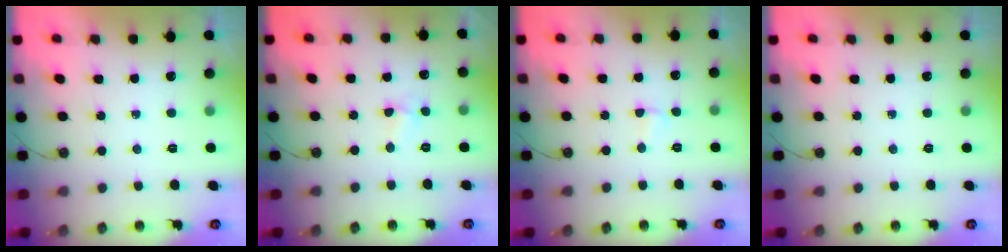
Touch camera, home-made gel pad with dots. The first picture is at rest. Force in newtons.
{"total": 2.6, "press": 2.5, "slide": 0.3}
{"total": 2.1, "press": 2.0, "slide": 0.6}
{"total": 0.0}